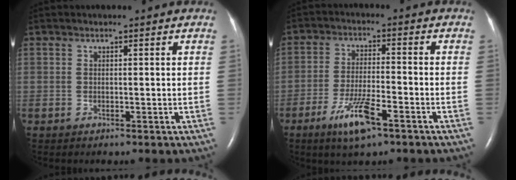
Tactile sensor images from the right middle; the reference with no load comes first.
{"total": 7.9, "force": [-4.6, 1.3, 6.3], "torque": [-0.127, -0.012, -0.080]}